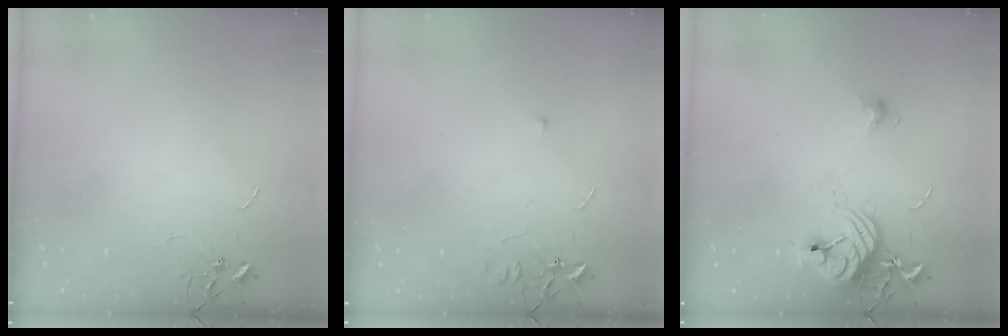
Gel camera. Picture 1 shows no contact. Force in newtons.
{"total": 4.5, "press": 4.5, "slide": 0.6}
{"total": 12.3, "press": 12.2, "slide": 1.3}